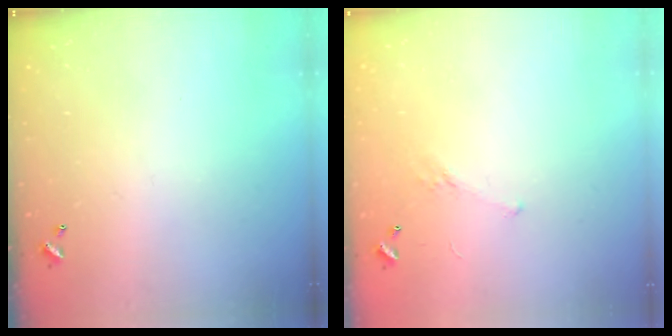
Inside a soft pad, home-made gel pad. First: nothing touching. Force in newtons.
{"total": 5.0, "press": 4.9, "slide": 0.8}